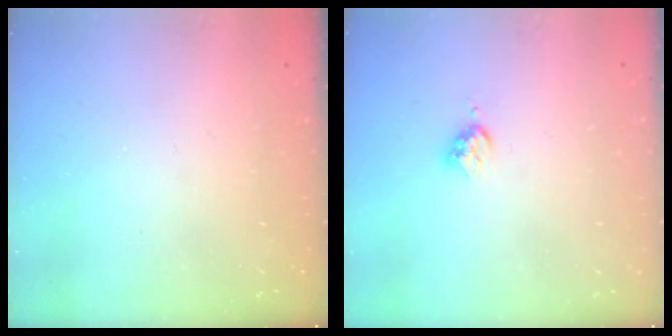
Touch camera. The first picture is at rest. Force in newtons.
{"total": 3.6, "press": 3.5, "slide": 0.6}